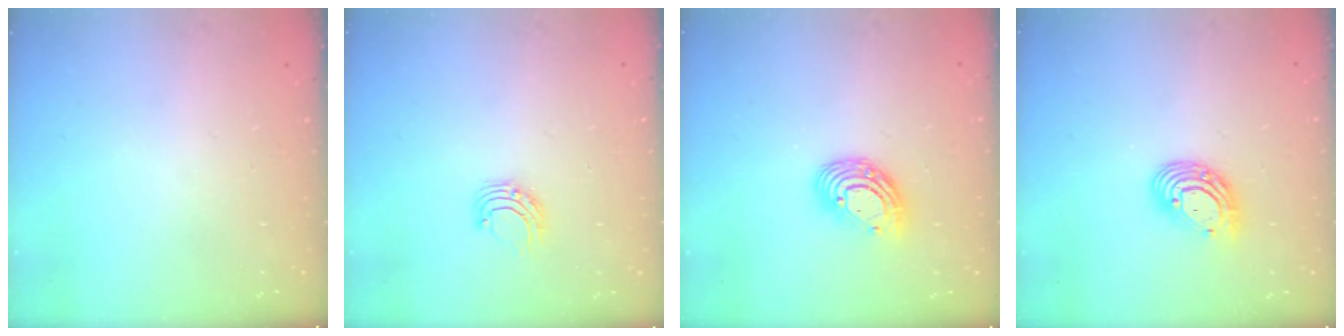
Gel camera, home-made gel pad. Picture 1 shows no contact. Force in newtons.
{"total": 5.4, "press": 5.4, "slide": 0.6}
{"total": 10.5, "press": 10.4, "slide": 1.1}
{"total": 9.9, "press": 9.8, "slide": 1.2}